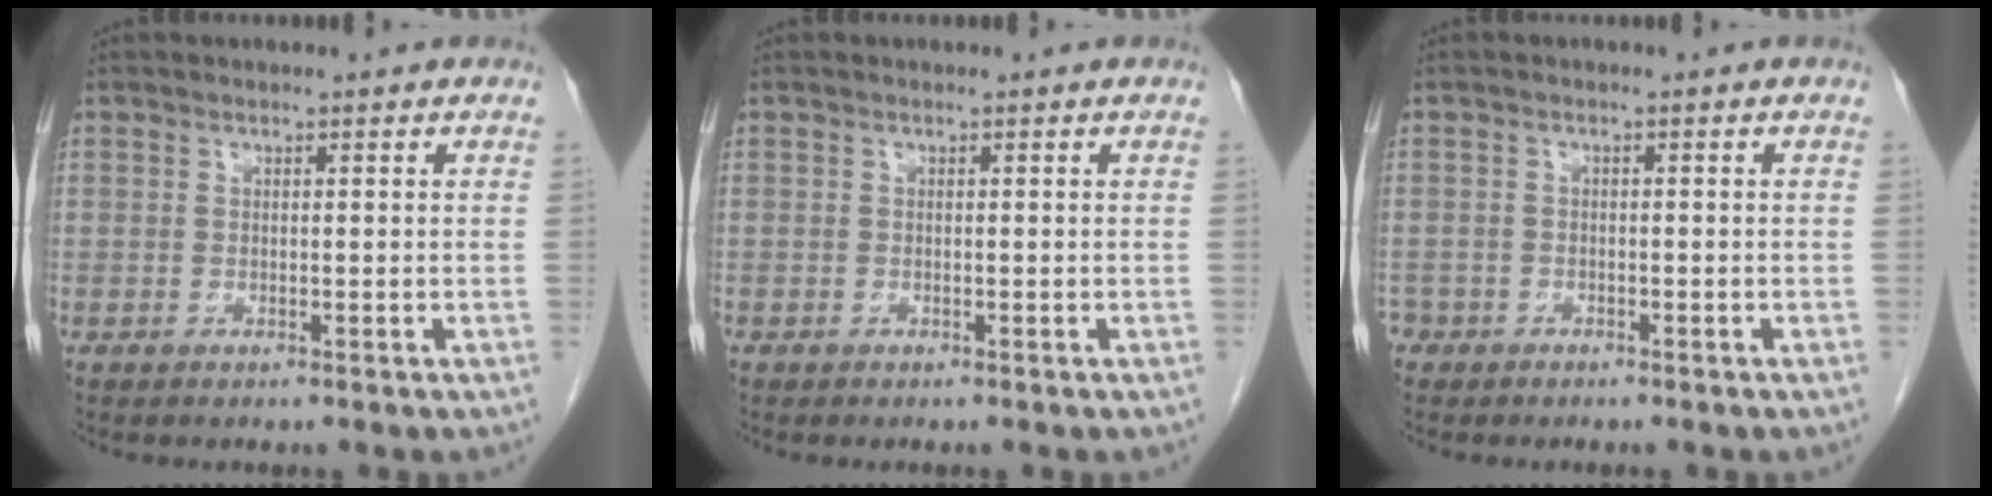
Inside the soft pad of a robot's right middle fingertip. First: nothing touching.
{"total": 0.0}
{"total": 2.8, "force": [-2.1, 1.8, 0.2], "torque": [-0.012, 0.003, -0.041]}